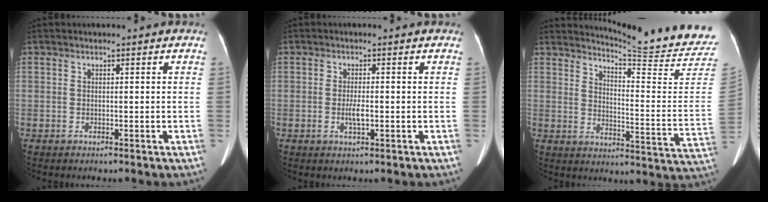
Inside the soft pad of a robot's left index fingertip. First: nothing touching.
{"total": 2.2, "force": [-0.6, 0.5, 2.1], "torque": [-0.043, -0.003, -0.009]}
{"total": 17.7, "force": [17.1, -2.3, 4.1], "torque": [-0.069, -0.148, 0.202]}